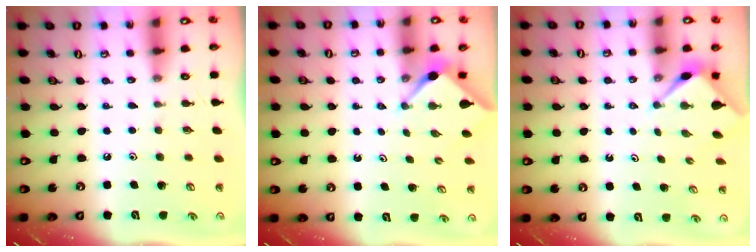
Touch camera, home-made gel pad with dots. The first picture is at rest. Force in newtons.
{"total": 2.9, "press": 2.9, "slide": 0.4}
{"total": 2.9, "press": 2.9, "slide": 0.2}